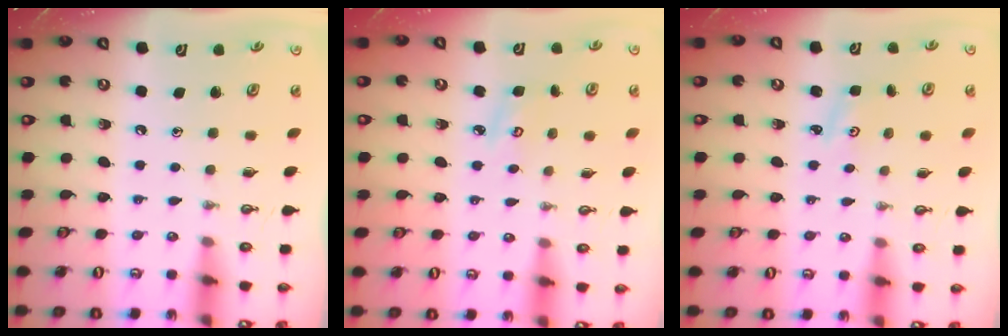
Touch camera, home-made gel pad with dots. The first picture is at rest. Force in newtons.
{"total": 3.8, "press": 3.8, "slide": 0.3}
{"total": 2.0, "press": 2.0, "slide": 0.3}